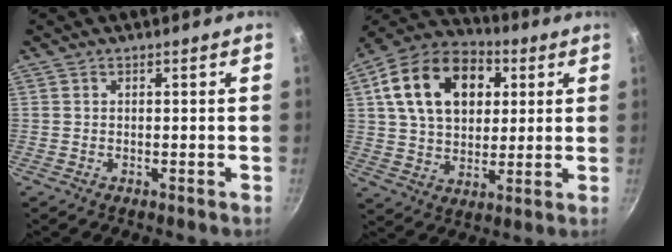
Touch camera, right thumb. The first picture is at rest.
{"total": 20.3, "force": [5.8, 13.9, 13.6], "torque": [-0.209, 0.008, 0.088]}